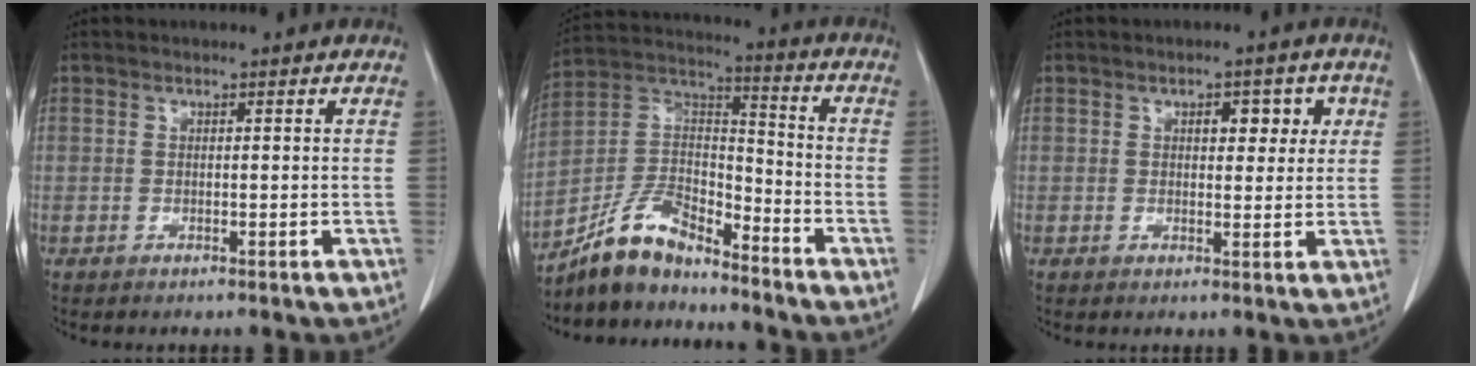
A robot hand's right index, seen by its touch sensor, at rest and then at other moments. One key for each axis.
{"total": 11.2, "fx": -9.8, "fy": 3.5, "fz": 4.2, "tx": -0.088, "ty": 0.029, "tz": -0.187}
{"total": 4.5, "fx": 1.6, "fy": 2.4, "fz": 3.4, "tx": -0.035, "ty": 0.011, "tz": 0.020}